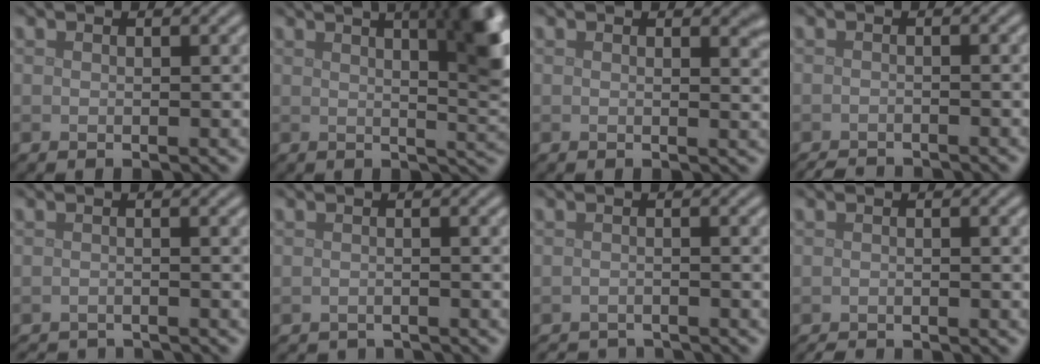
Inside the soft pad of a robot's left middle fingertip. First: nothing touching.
{"total": 11.3, "force": [4.6, 4.1, 9.4], "torque": [-0.078, 0.043, 0.047]}
{"total": 1.4, "force": [0.9, 0.4, 1.0], "torque": [-0.007, -0.005, 0.015]}
{"total": 2.6, "force": [-2.6, 0.4, 0.6], "torque": [-0.007, -0.006, -0.044]}
{"total": 4.1, "force": [-4.0, 0.4, 0.8], "torque": [-0.015, -0.004, -0.061]}
{"total": 2.7, "force": [-2.7, 0.2, 0.2], "torque": [0.001, -0.009, -0.039]}
{"total": 3.5, "force": [-3.5, 0.4, 0.5], "torque": [-0.011, 0.000, -0.055]}
{"total": 2.1, "force": [-2.0, 0.2, 0.5], "torque": [-0.004, -0.005, -0.034]}